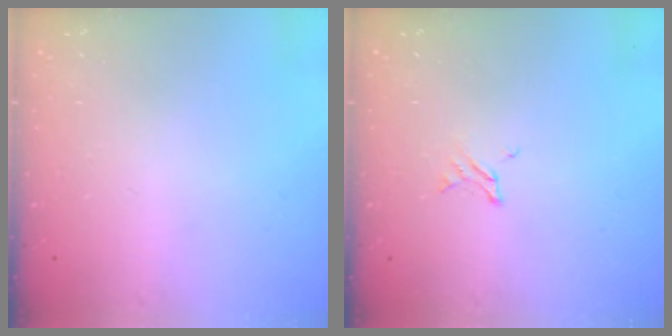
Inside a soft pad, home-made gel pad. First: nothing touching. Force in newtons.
{"total": 1.6, "press": 1.6, "slide": 0.2}